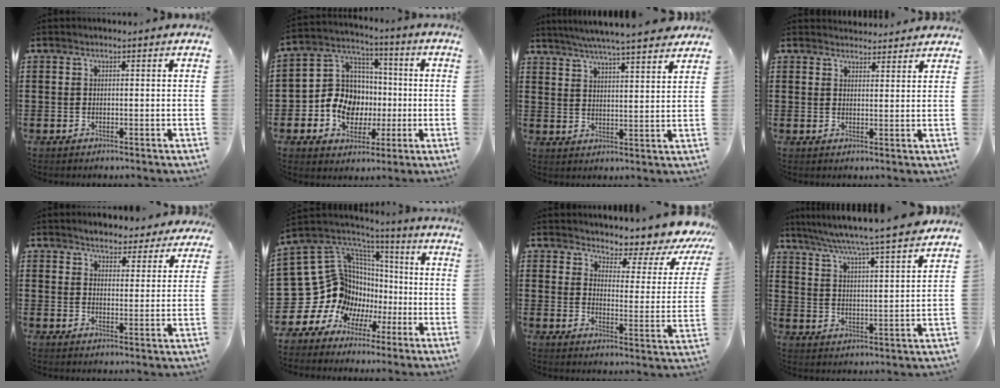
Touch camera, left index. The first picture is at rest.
{"total": 10.0, "force": [-1.7, 9.1, 3.8], "torque": [-0.107, 0.011, -0.028]}
{"total": 5.6, "force": [5.2, -0.3, 2.0], "torque": [-0.057, -0.023, 0.091]}
{"total": 2.6, "force": [2.6, 0.4, 0.0], "torque": [0.002, -0.010, 0.048]}
{"total": 3.7, "force": [3.6, 0.8, 0.0], "torque": [-0.019, -0.010, 0.064]}
{"total": 14.9, "force": [-3.1, 13.7, 4.9], "torque": [-0.174, -0.042, -0.020]}
{"total": 4.5, "force": [4.0, 1.0, 1.8], "torque": [-0.035, -0.044, 0.057]}
{"total": 5.7, "force": [5.0, -1.1, 2.4], "torque": [-0.069, -0.044, 0.078]}